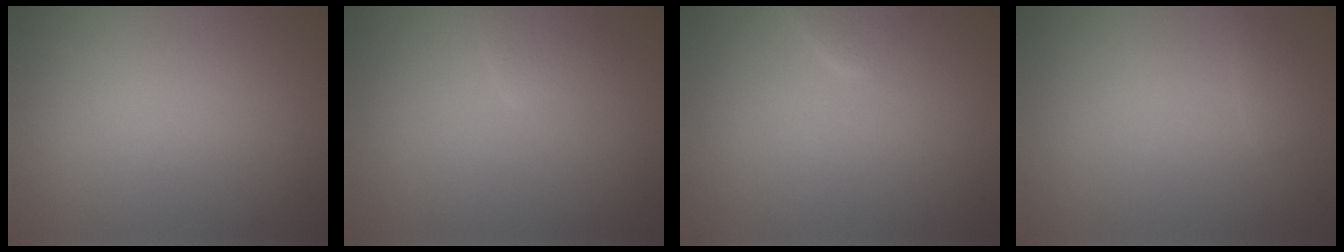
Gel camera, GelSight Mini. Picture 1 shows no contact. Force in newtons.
{"total": 1.1, "press": 1.1, "slide": 0.0}
{"total": 1.5, "press": 1.5, "slide": 0.1}
{"total": 0.8, "press": 0.8, "slide": 0.1}